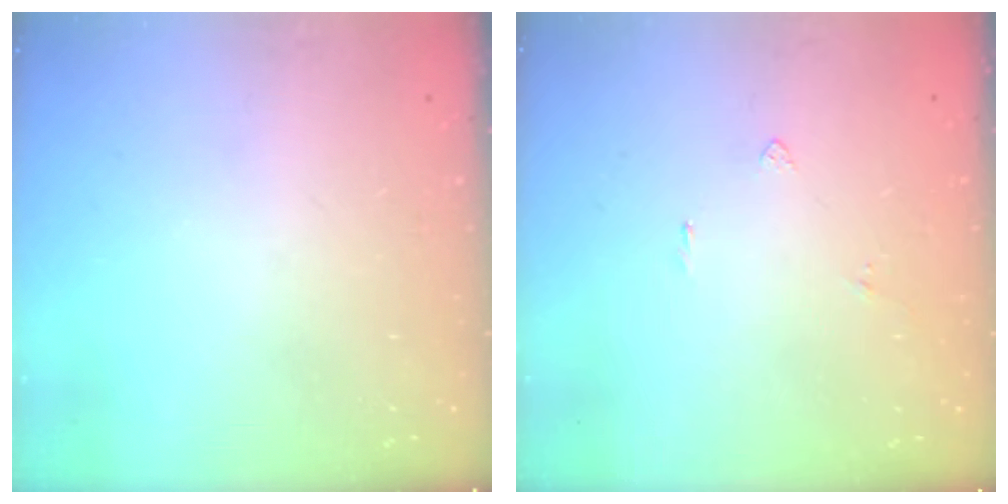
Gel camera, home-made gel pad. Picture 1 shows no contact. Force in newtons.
{"total": 2.0, "press": 2.0, "slide": 0.5}